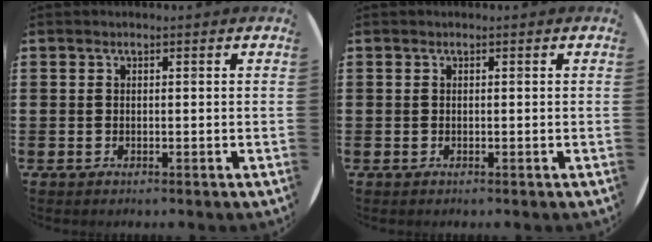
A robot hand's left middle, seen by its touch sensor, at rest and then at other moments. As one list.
[{"total": 0.0}]